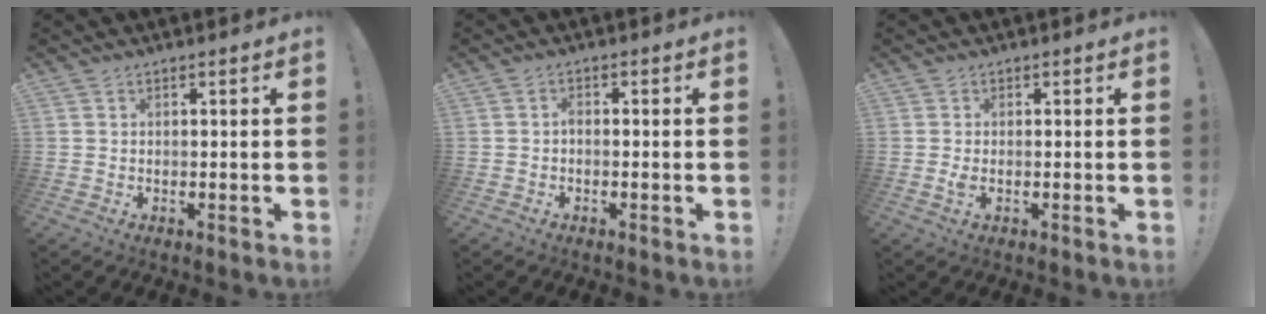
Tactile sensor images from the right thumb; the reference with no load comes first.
{"total": 1.1, "force": [-0.6, 0.5, 0.8], "torque": [-0.021, 0.008, -0.010]}
{"total": 1.3, "force": [-0.1, 0.4, 1.2], "torque": [-0.023, 0.000, -0.002]}